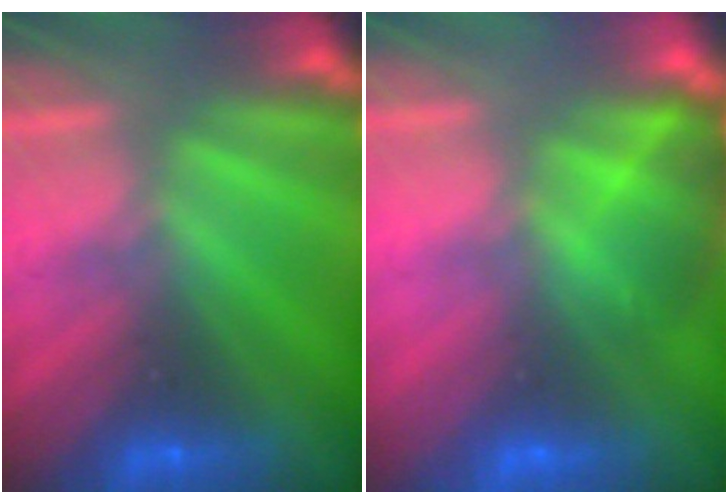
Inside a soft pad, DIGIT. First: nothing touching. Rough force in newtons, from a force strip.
{"total": 2.9}